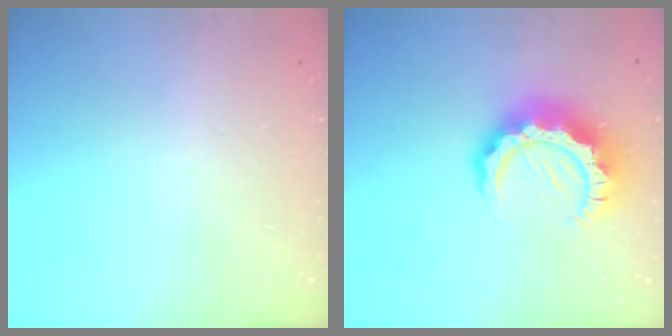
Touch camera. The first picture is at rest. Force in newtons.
{"total": 12.4, "press": 12.3, "slide": 1.3}